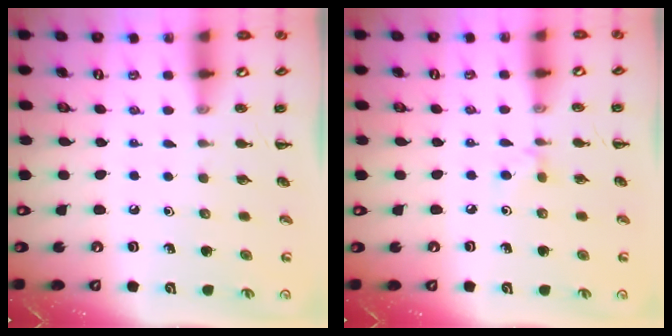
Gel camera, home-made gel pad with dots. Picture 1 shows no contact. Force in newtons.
{"total": 4.5, "press": 4.2, "slide": 1.6}